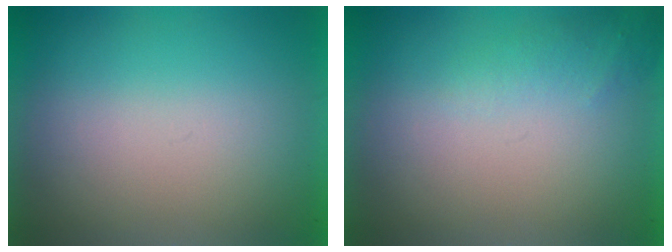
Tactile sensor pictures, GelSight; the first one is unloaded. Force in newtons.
{"total": 1.3}